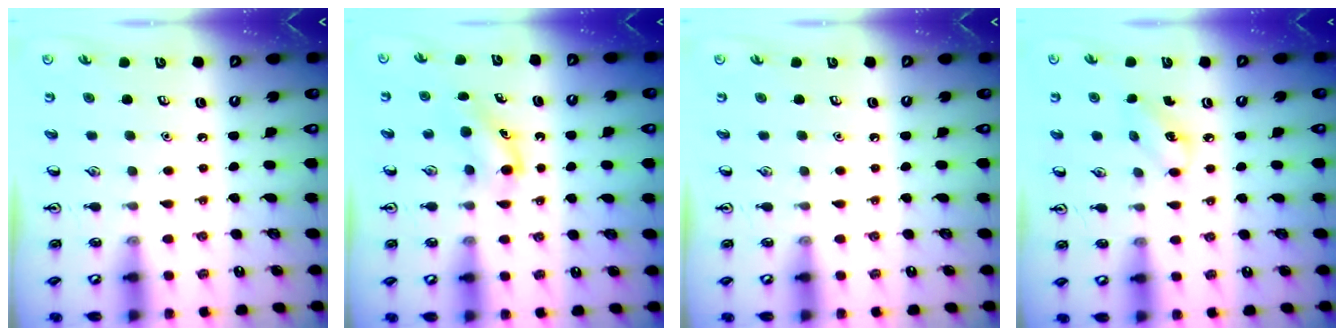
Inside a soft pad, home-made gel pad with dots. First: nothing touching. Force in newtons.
{"total": 5.6, "press": 5.3, "slide": 1.7}
{"total": 0.0}
{"total": 3.5, "press": 3.3, "slide": 1.2}